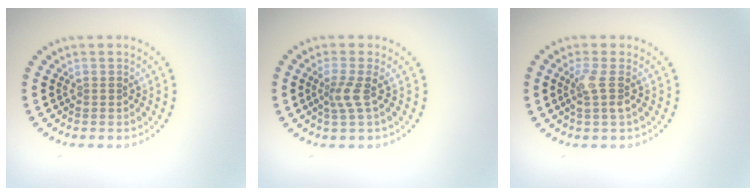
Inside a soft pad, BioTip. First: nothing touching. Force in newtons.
{"total": 2.1, "press": 1.4, "slide": 1.5}
{"total": 1.9, "press": 1.5, "slide": 1.2}